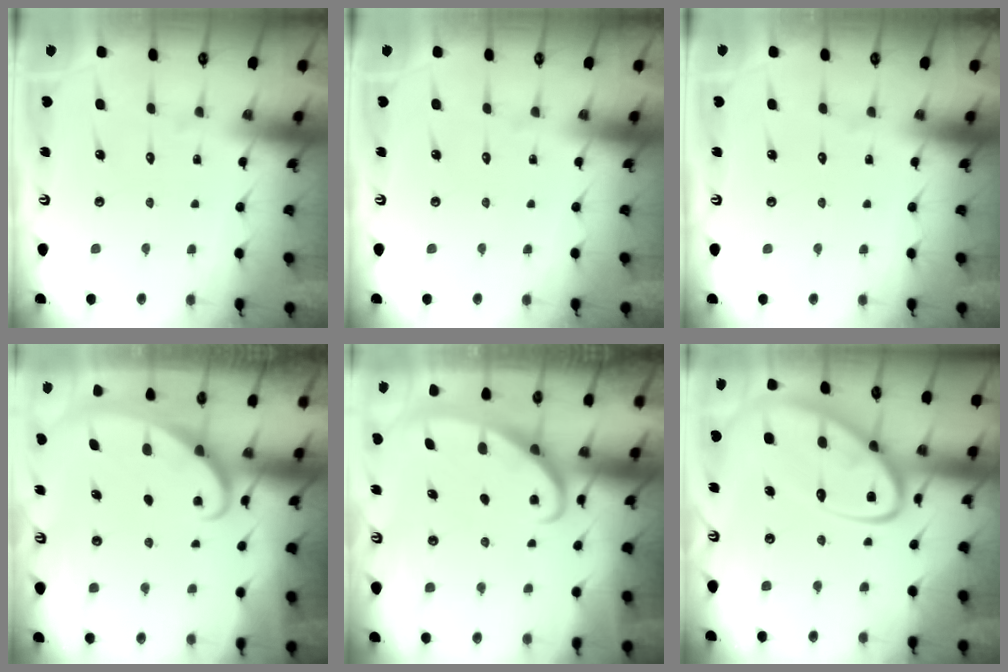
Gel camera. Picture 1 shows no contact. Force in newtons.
{"total": 0.0}
{"total": 0.0}
{"total": 2.1, "press": 2.1, "slide": 0.2}
{"total": 2.8, "press": 2.8, "slide": 0.3}
{"total": 14.3, "press": 14.3, "slide": 1.3}